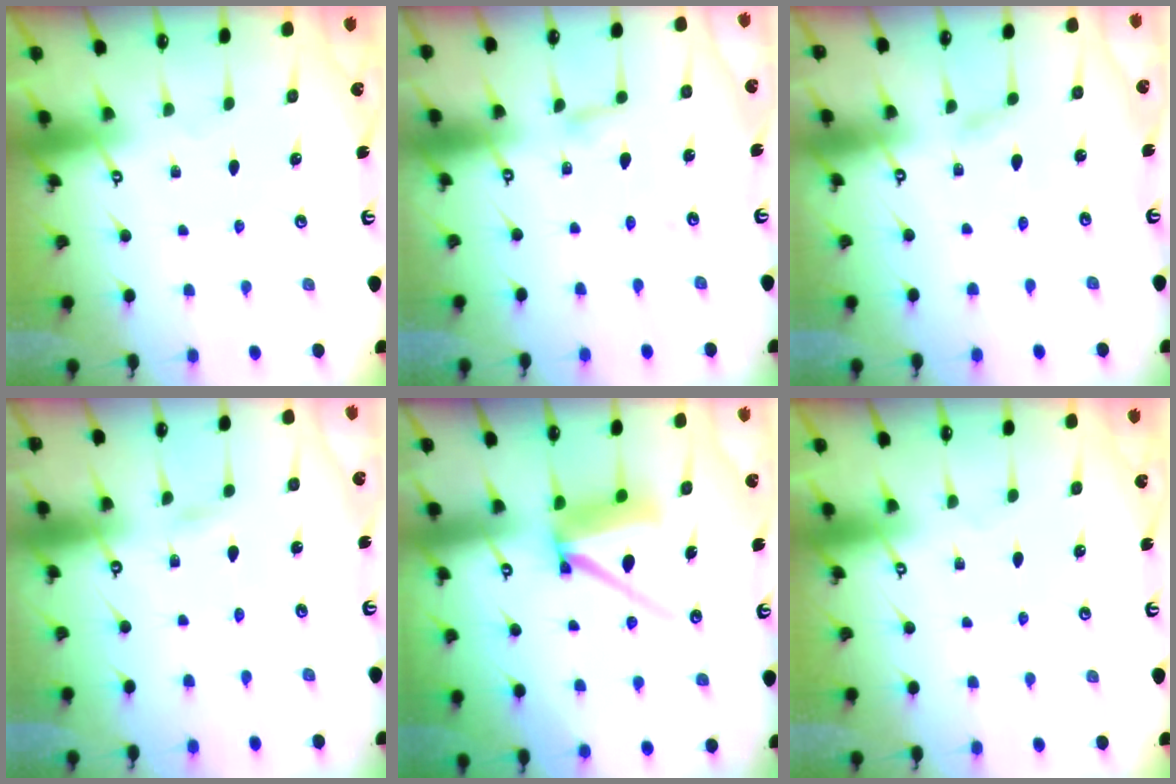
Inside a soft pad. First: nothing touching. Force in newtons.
{"total": 2.4, "press": 2.4, "slide": 0.2}
{"total": 3.0, "press": 3.0, "slide": 0.3}
{"total": 1.8, "press": 1.8, "slide": 0.2}
{"total": 8.8, "press": 8.7, "slide": 0.9}
{"total": 0.0}